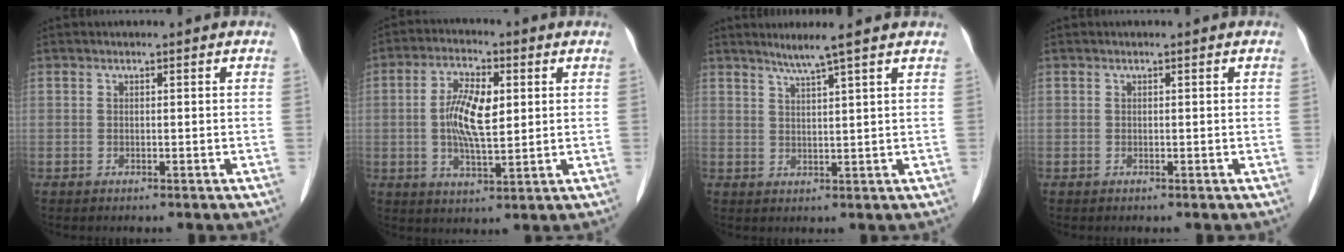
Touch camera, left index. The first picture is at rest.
{"total": 8.5, "force": [1.0, 3.0, 7.9], "torque": [-0.158, 0.005, 0.017]}
{"total": 4.6, "force": [3.6, -0.9, 2.7], "torque": [-0.045, 0.006, 0.063]}
{"total": 0.0}